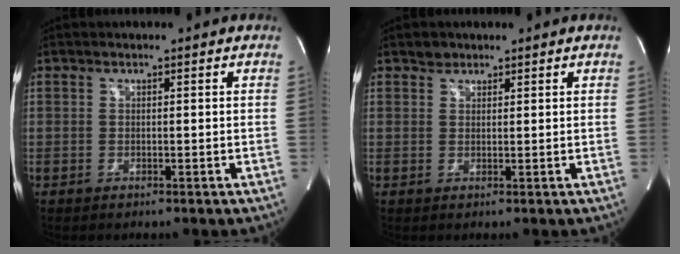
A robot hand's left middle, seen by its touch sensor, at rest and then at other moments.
{"total": 1.4, "force": [1.1, 0.8, 0.0], "torque": [0.001, 0.001, 0.016]}